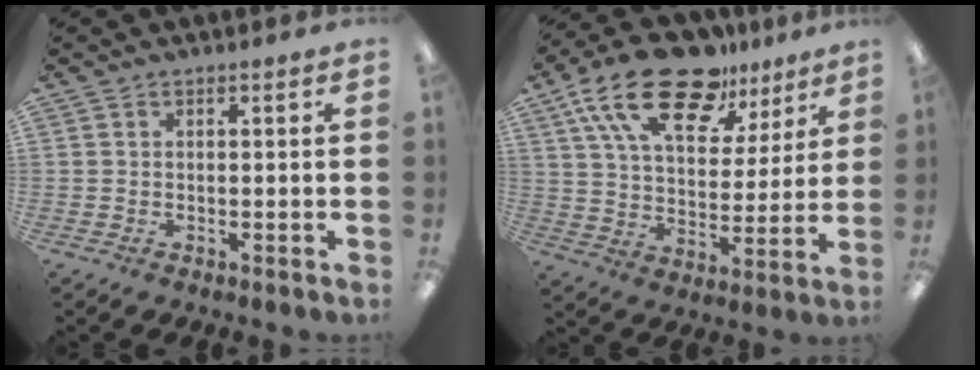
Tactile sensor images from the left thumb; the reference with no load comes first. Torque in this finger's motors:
{"motor_torque": [0.37, 0.42, 1.82, -0.95, 0.38]}